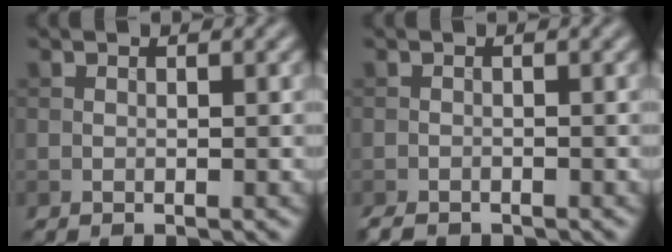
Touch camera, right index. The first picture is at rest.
{"total": 1.5, "force": [-1.3, 0.5, 0.4], "torque": [-0.006, -0.003, -0.024]}